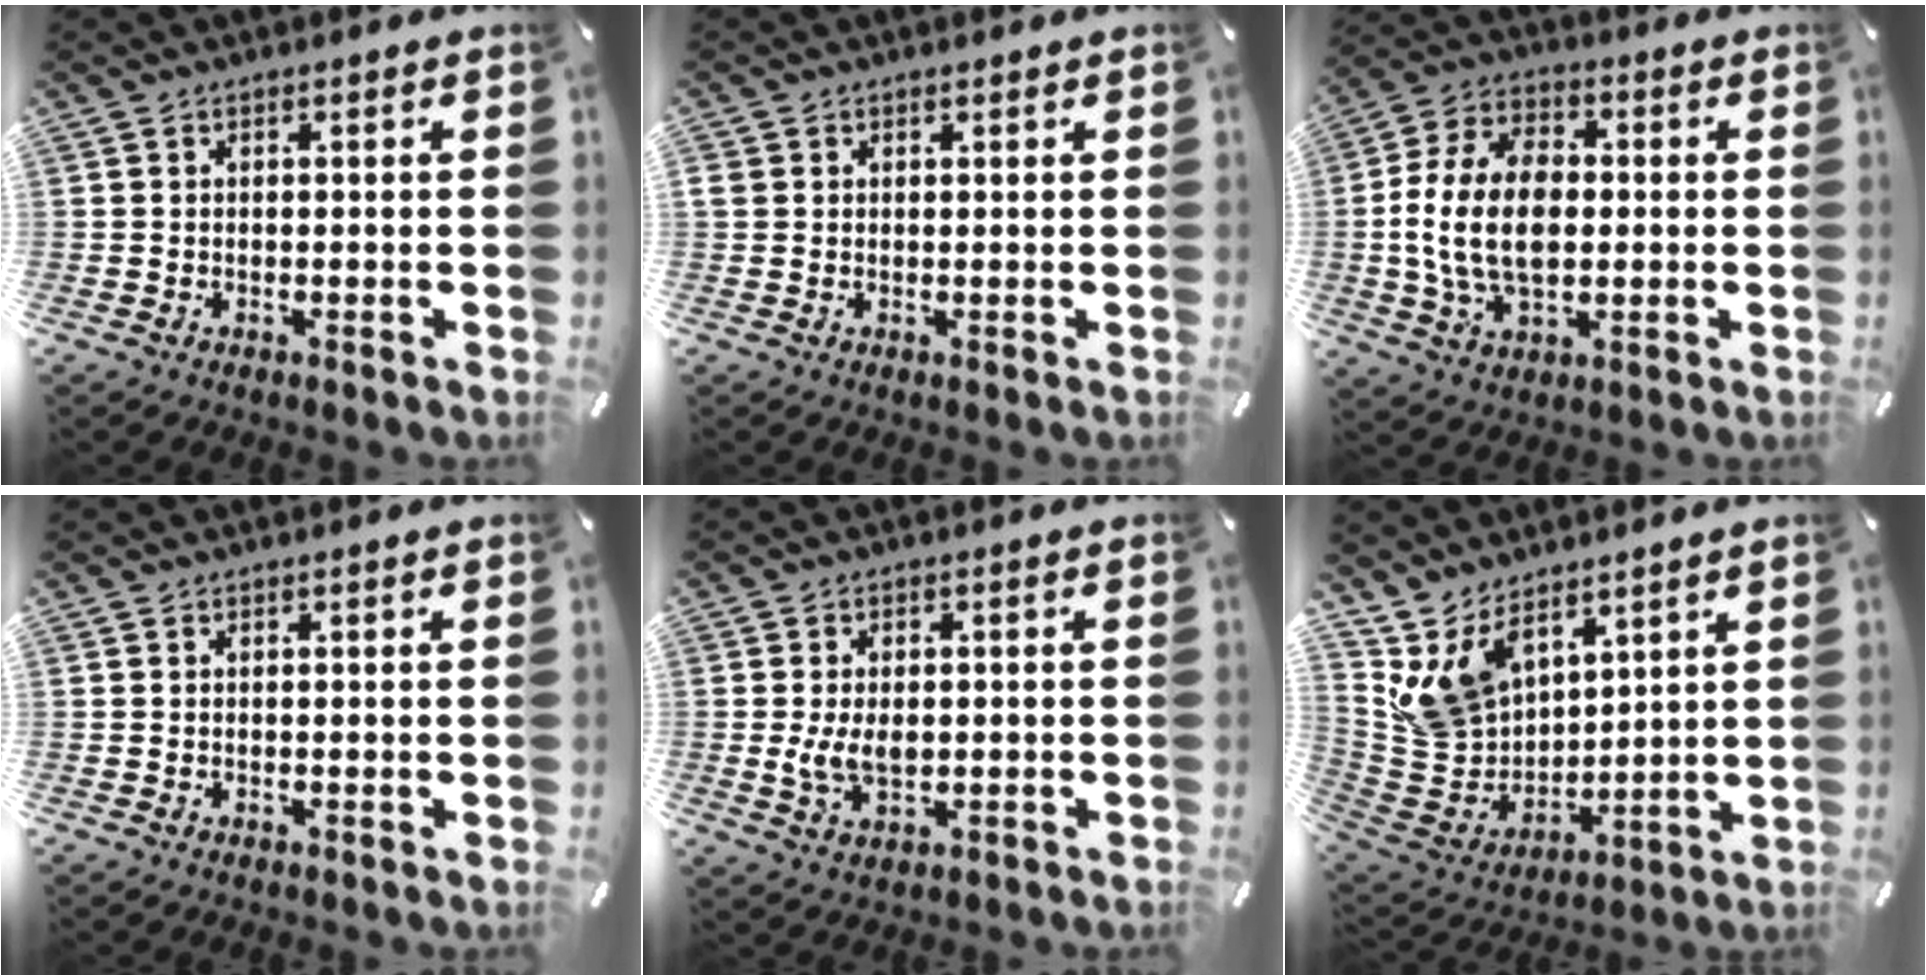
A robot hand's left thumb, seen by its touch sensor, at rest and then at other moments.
{"total": 1.4, "force": [0.6, 1.2, 0.2], "torque": [-0.005, 0.003, 0.010]}
{"total": 15.5, "force": [-1.0, 10.4, 11.4], "torque": [-0.259, 0.008, -0.017]}
{"total": 0.0}
{"total": 6.5, "force": [-0.5, 4.3, 4.8], "torque": [-0.105, -0.004, -0.014]}
{"total": 11.4, "force": [7.9, 7.4, 3.6], "torque": [-0.106, -0.047, 0.162]}